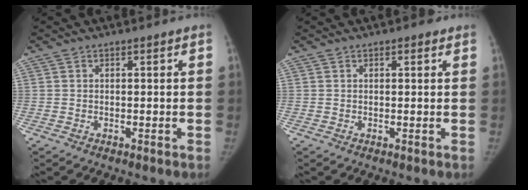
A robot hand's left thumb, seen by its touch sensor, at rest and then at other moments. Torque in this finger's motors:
{"motor_torque": [0.18, -0.02, 0.29, -0.11, 0.01]}